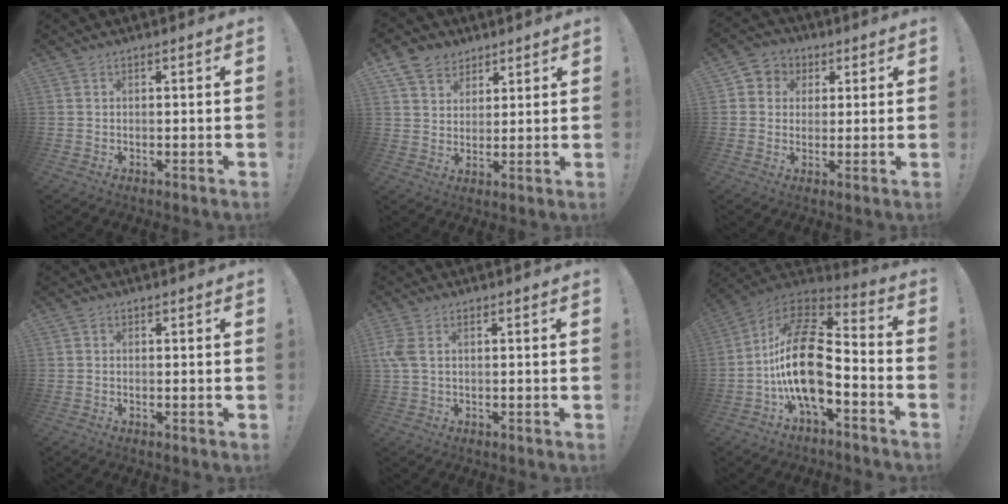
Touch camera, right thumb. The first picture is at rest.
{"total": 8.0, "force": [5.1, 6.0, 1.6], "torque": [-0.028, -0.033, 0.104]}
{"total": 5.7, "force": [0.4, 5.5, 1.4], "torque": [-0.010, 0.002, 0.009]}
{"total": 0.6, "force": [-0.2, 0.5, 0.0], "torque": [0.000, 0.003, -0.004]}
{"total": 4.0, "force": [0.9, 2.3, 3.2], "torque": [-0.079, 0.003, 0.017]}
{"total": 21.1, "force": [-3.2, 10.4, 18.0], "torque": [-0.362, 0.023, -0.055]}